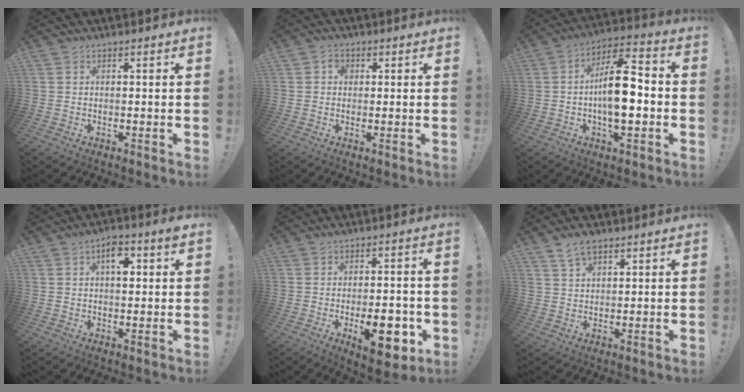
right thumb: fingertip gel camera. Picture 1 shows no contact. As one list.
[{"total": 2.6, "force": [0.2, 2.2, 1.3], "torque": [-0.018, 0.004, 0.002]}, {"total": 14.5, "force": [-2.1, 5.8, 13.1], "torque": [-0.221, 0.012, -0.039]}, {"total": 6.0, "force": [1.9, 2.8, 5.0], "torque": [-0.060, -0.004, 0.026]}, {"total": 13.2, "force": [-4.5, 6.0, 10.9], "torque": [-0.137, 0.012, -0.065]}, {"total": 4.9, "force": [3.4, 2.4, 2.7], "torque": [-0.045, -0.014, 0.062]}]